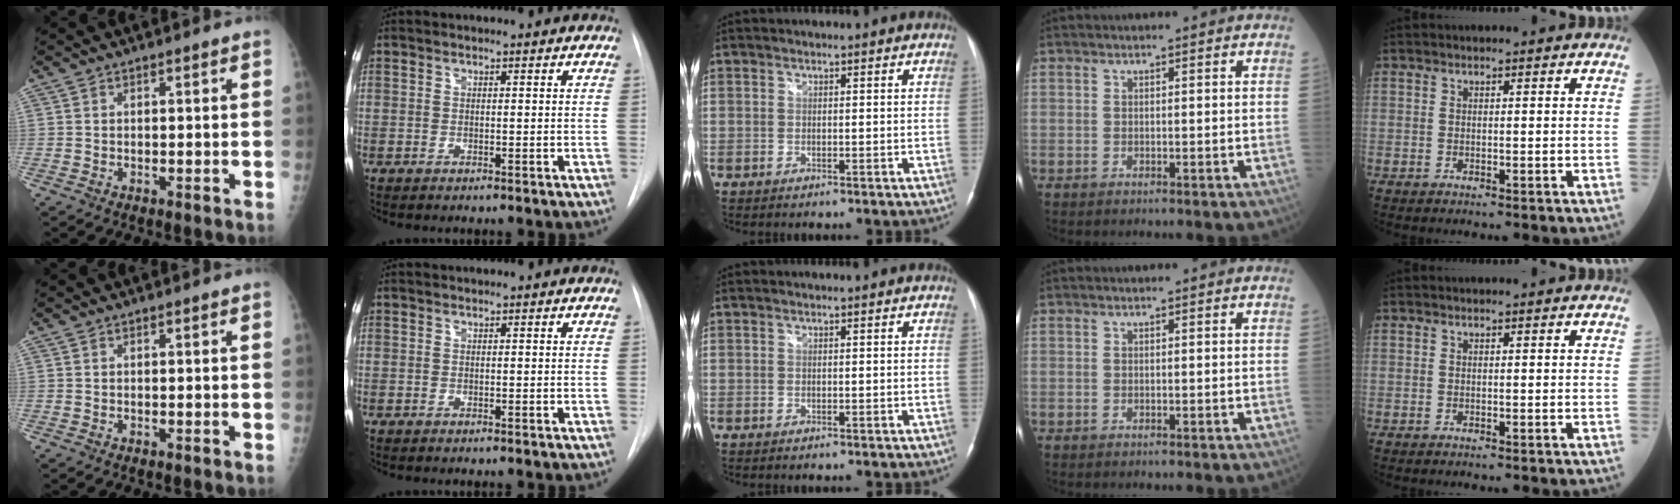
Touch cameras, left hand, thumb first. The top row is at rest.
{}